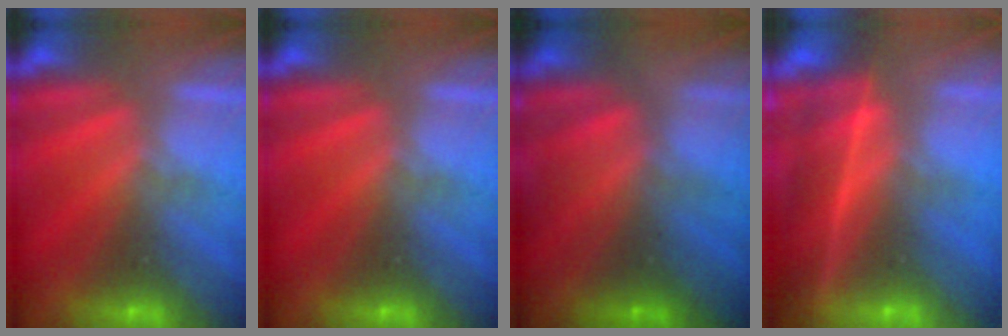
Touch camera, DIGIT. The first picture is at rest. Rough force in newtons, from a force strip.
{"total": 0.0}
{"total": 1.4}
{"total": 11.1}